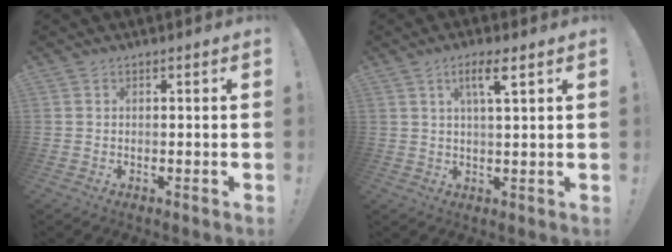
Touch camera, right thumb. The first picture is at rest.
{"total": 5.9, "force": [2.7, 0.9, 5.2], "torque": [-0.090, 0.000, 0.039]}